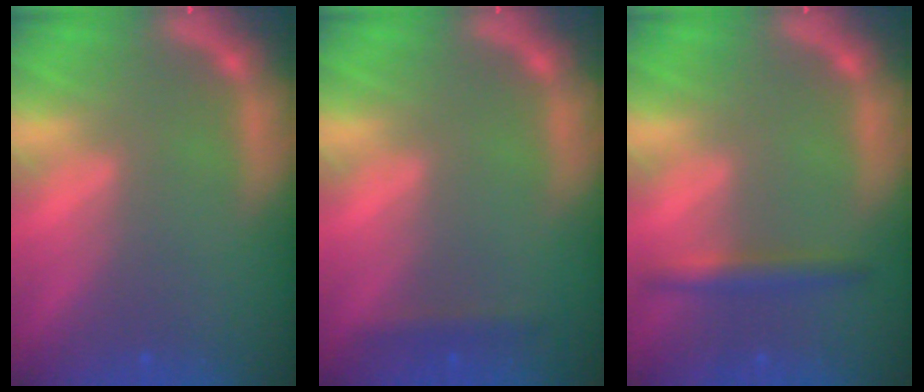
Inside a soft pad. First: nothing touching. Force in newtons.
{"total": 1.4}
{"total": 2.4}